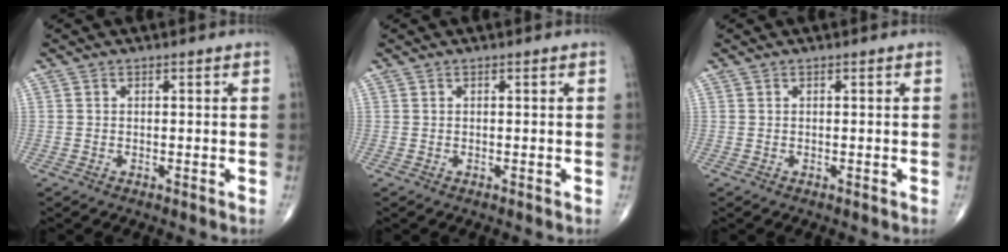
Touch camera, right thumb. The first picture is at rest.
{"total": 0.0}
{"total": 0.0}